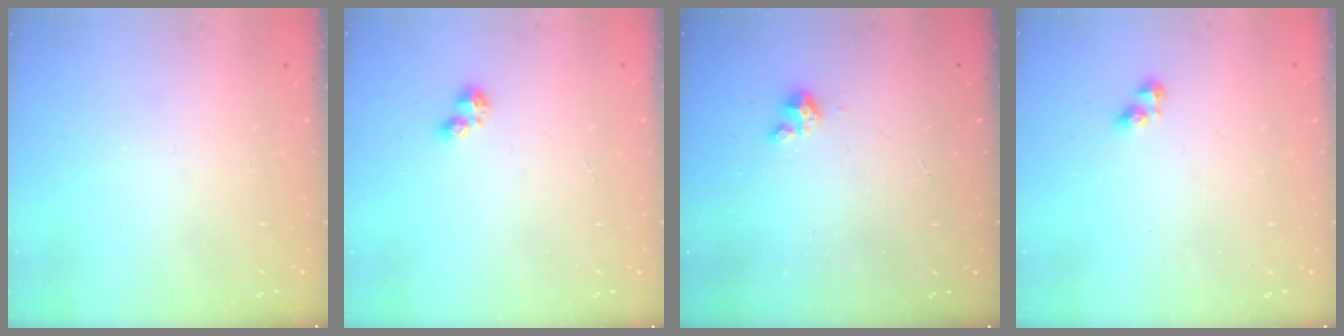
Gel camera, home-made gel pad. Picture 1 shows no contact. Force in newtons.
{"total": 2.4, "press": 2.4, "slide": 0.4}
{"total": 1.9, "press": 1.9, "slide": 0.1}
{"total": 2.8, "press": 2.8, "slide": 0.4}